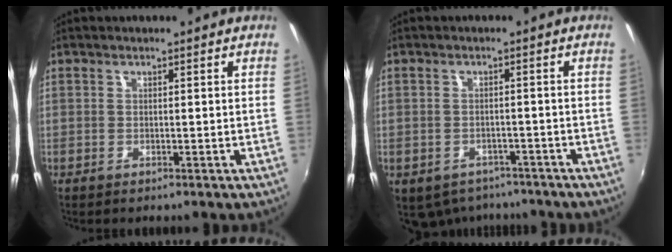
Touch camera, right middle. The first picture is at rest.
{"total": 9.1, "force": [-6.5, 5.6, 3.2], "torque": [-0.080, -0.016, -0.082]}